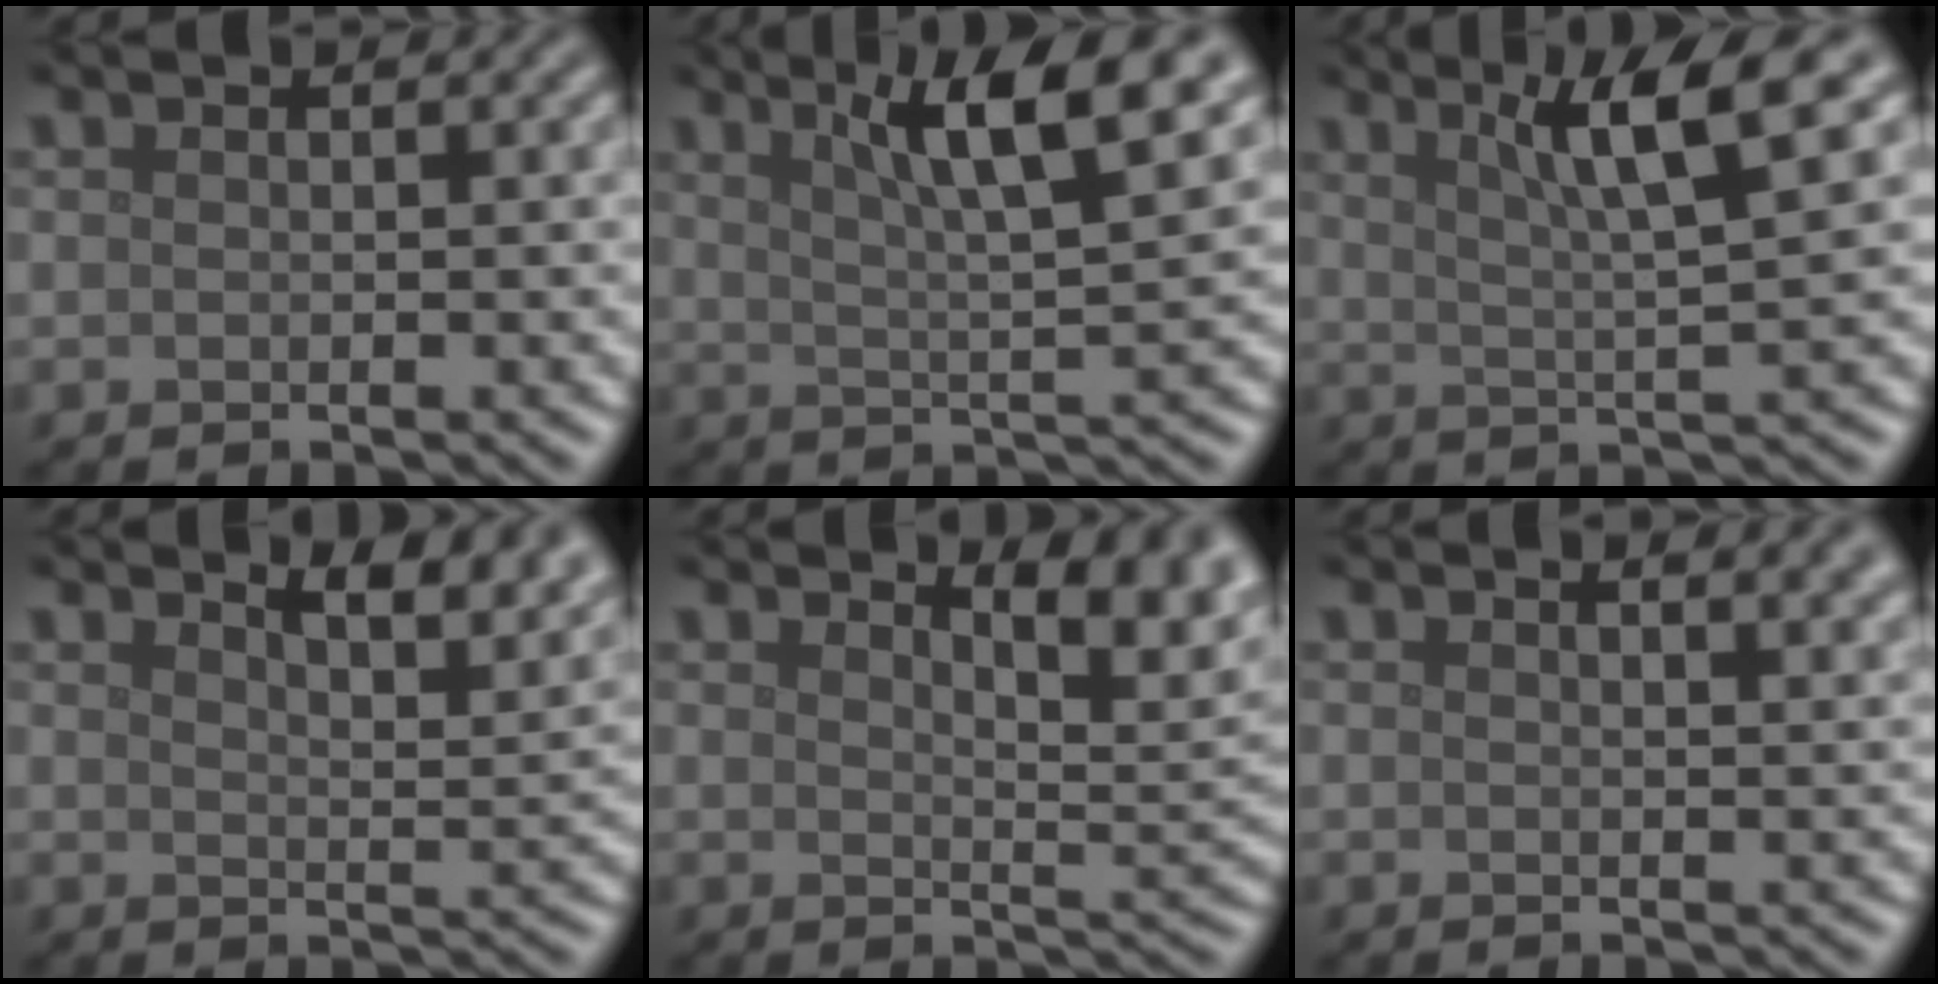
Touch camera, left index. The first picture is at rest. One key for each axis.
{"total": 7.8, "fx": 3.8, "fy": 1.2, "fz": 6.7, "tx": -0.093, "ty": 0.009, "tz": 0.062}
{"total": 6.5, "fx": 3.1, "fy": 0.7, "fz": 5.7, "tx": -0.086, "ty": 0.008, "tz": 0.052}
{"total": 5.8, "fx": 4.3, "fy": 1.7, "fz": 3.4, "tx": -0.035, "ty": 0.015, "tz": 0.041}
{"total": 5.5, "fx": 3.4, "fy": 1.7, "fz": 4.0, "tx": -0.043, "ty": 0.003, "tz": 0.046}
{"total": 4.6, "fx": 2.9, "fy": 1.9, "fz": 3.1, "tx": -0.011, "ty": 0.024, "tz": 0.019}